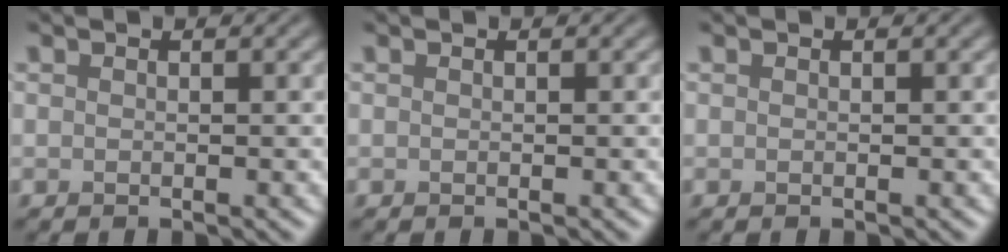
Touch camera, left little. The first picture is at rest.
{"total": 0.0}
{"total": 0.0}